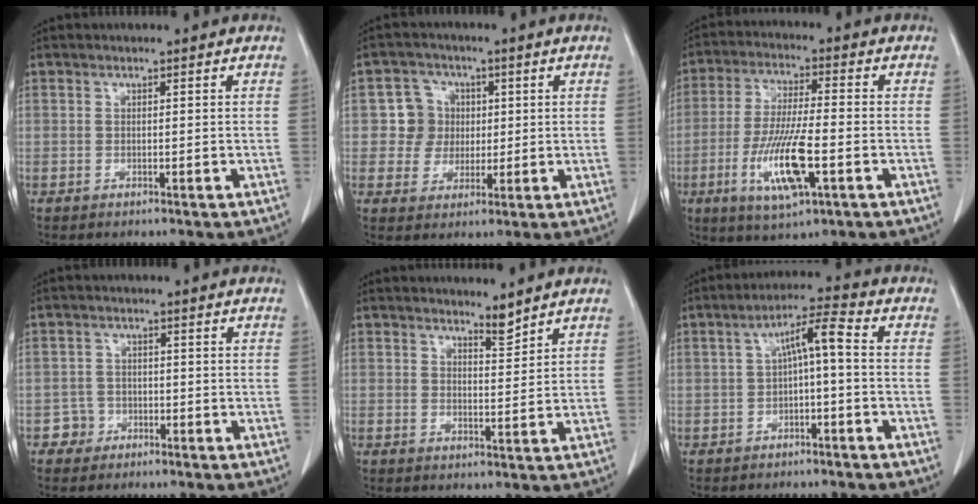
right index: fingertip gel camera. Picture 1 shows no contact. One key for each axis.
{"total": 6.2, "fx": 0.9, "fy": 6.0, "fz": 1.1, "tx": -0.016, "ty": 0.023, "tz": 0.020}
{"total": 12.2, "fx": -4.0, "fy": 2.3, "fz": 11.3, "tx": -0.226, "ty": -0.016, "tz": -0.068}
{"total": 3.0, "fx": -1.4, "fy": 2.7, "fz": -0.1, "tx": 0.010, "ty": 0.014, "tz": -0.026}
{"total": 2.6, "fx": 2.5, "fy": 0.3, "fz": 0.8, "tx": -0.018, "ty": -0.009, "tz": 0.047}
{"total": 6.3, "fx": 0.0, "fy": 1.3, "fz": 6.1, "tx": -0.111, "ty": 0.028, "tz": 0.000}